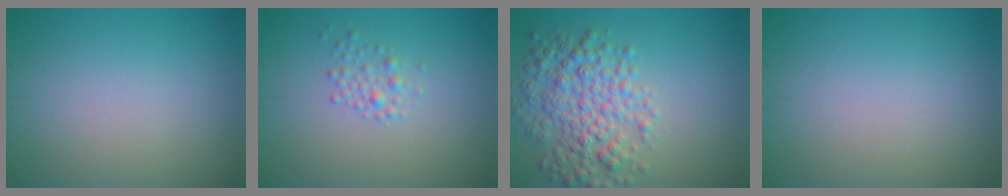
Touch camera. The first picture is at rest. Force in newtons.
{"total": 1.4, "press": 1.4, "slide": 0.0}
{"total": 5.7, "press": 5.7, "slide": 0.2}
{"total": 0.0}